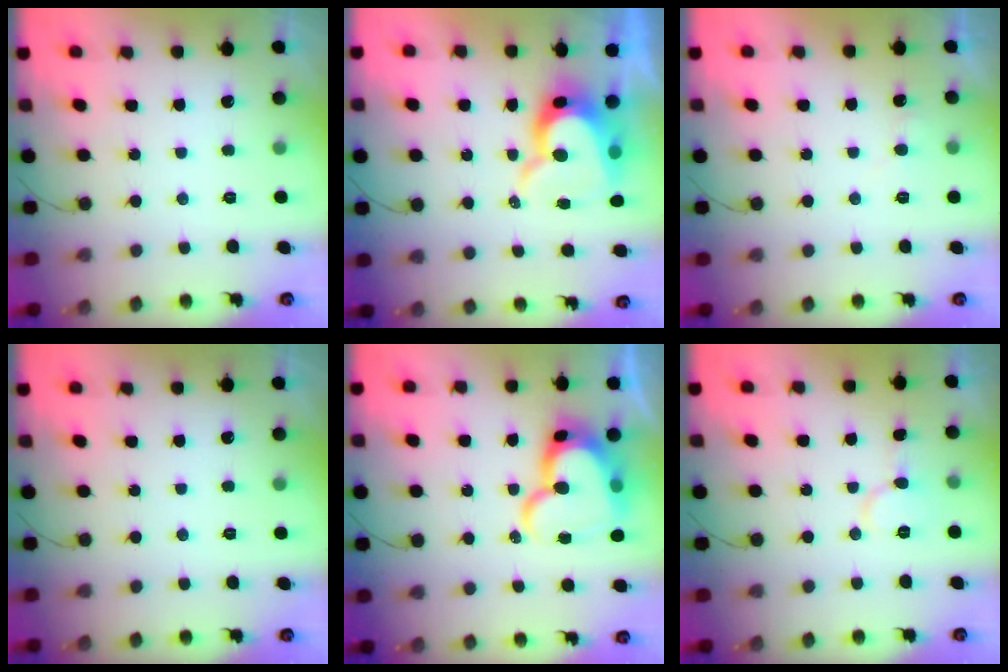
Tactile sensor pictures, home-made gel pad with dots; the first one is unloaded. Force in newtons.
{"total": 13.4, "press": 13.4, "slide": 1.1}
{"total": 3.4, "press": 3.4, "slide": 0.4}
{"total": 0.0}
{"total": 18.9, "press": 18.8, "slide": 1.6}
{"total": 6.9, "press": 6.9, "slide": 0.3}